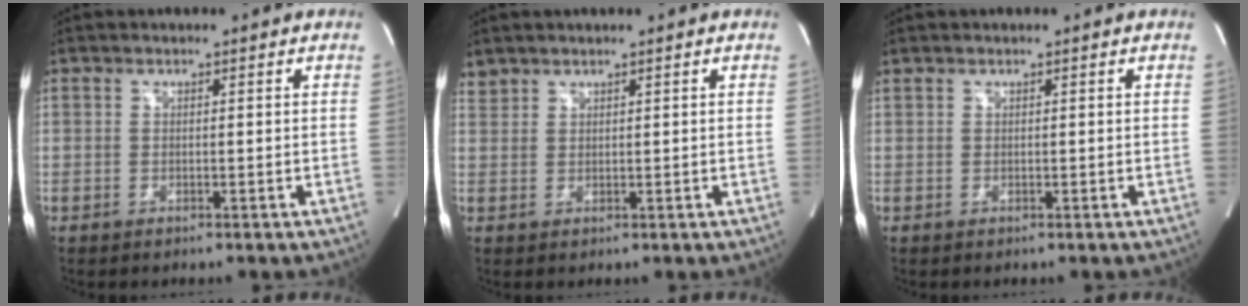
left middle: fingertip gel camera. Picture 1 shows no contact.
{"total": 1.6, "force": [1.6, 0.5, -0.1], "torque": [0.000, 0.011, 0.034]}
{"total": 0.0}